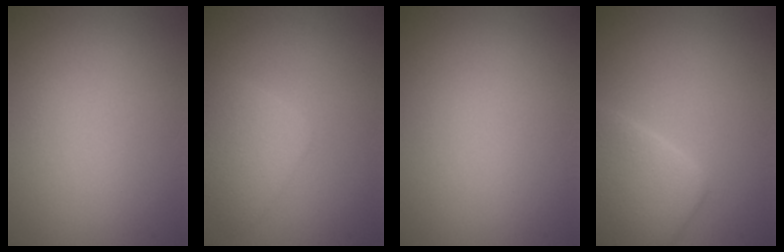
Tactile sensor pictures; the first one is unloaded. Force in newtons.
{"total": 2.8, "press": 2.8, "slide": 0.0}
{"total": 0.0}
{"total": 4.2, "press": 4.2, "slide": 0.3}